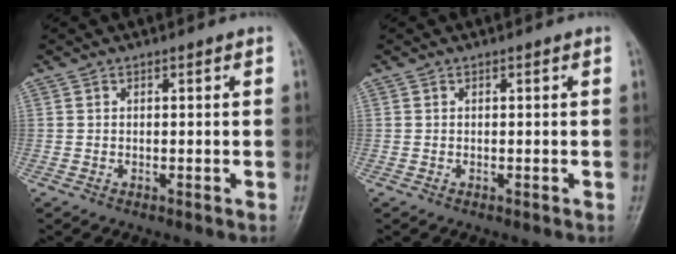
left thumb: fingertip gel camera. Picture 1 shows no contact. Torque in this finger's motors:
{"motor_torque": [0.00, 0.00, -0.06, -0.06, 0.00]}